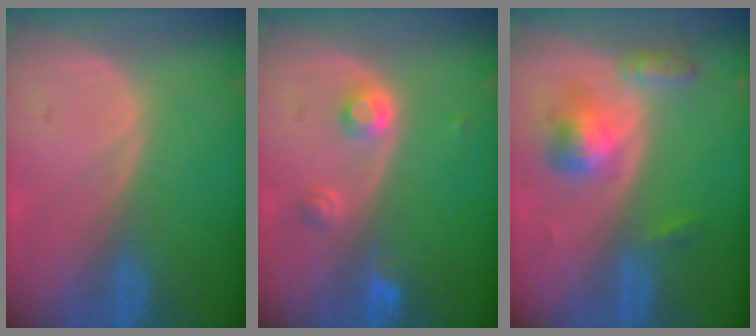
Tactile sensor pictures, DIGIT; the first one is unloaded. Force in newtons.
{"total": 3.1, "press": 3.1, "slide": 0.2}
{"total": 5.2, "press": 4.9, "slide": 1.7}